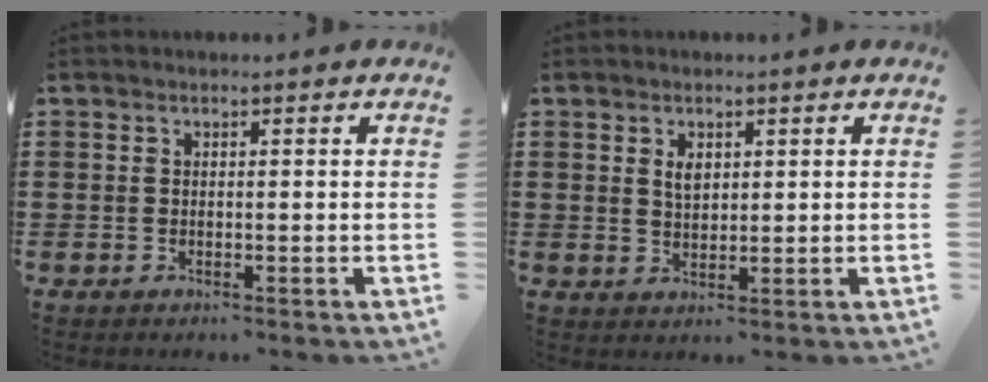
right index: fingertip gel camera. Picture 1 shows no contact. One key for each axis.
{"total": 2.3, "fx": 0.9, "fy": 1.3, "fz": 1.6, "tx": -0.027, "ty": 0.001, "tz": 0.015}